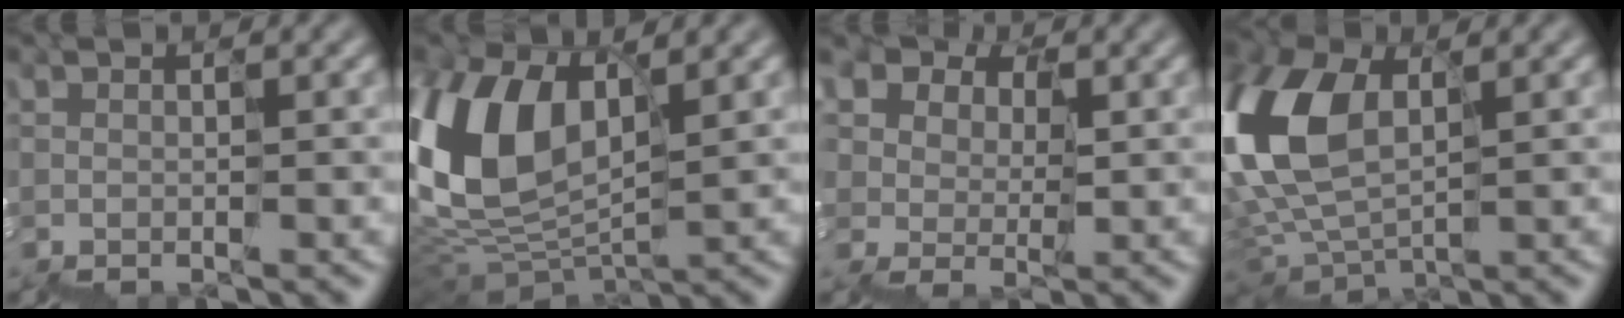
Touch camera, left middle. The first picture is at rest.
{"total": 9.6, "force": [2.6, 5.8, 7.2], "torque": [-0.208, 0.016, 0.044]}
{"total": 6.8, "force": [4.1, 4.9, 2.3], "torque": [-0.049, 0.030, 0.069]}
{"total": 9.5, "force": [2.4, 5.9, 7.1], "torque": [-0.227, 0.015, 0.048]}